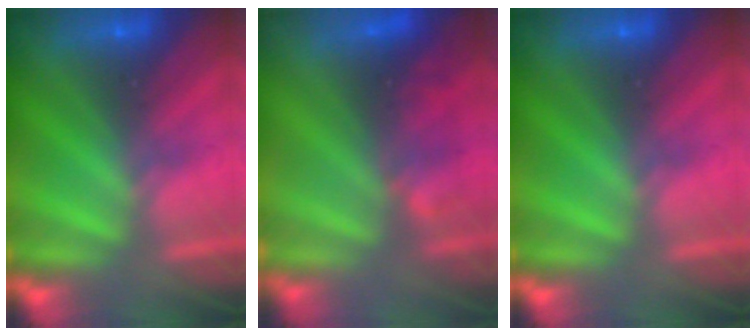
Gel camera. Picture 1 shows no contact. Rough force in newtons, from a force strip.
{"total": 4.8}
{"total": 0.0}